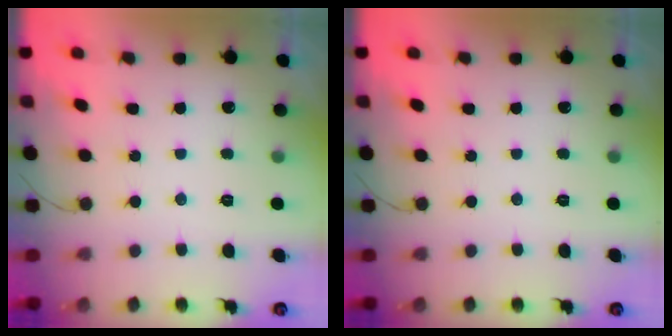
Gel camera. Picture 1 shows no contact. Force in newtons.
{"total": 0.0}